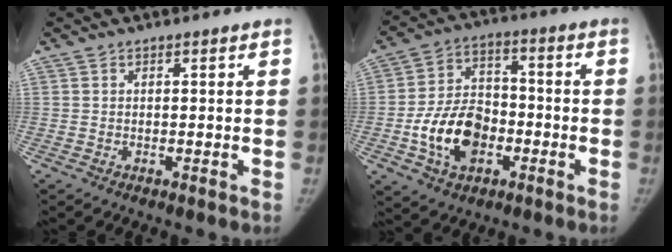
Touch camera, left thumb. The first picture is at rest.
{"total": 13.6, "force": [-4.2, 9.4, 9.0], "torque": [-0.136, 0.026, -0.074]}